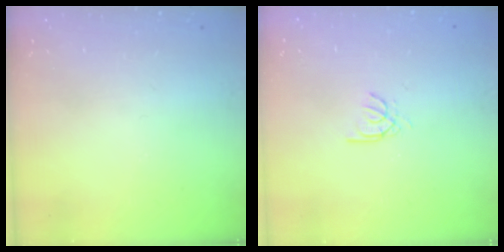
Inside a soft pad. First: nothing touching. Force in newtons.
{"total": 2.6, "press": 2.6, "slide": 0.3}